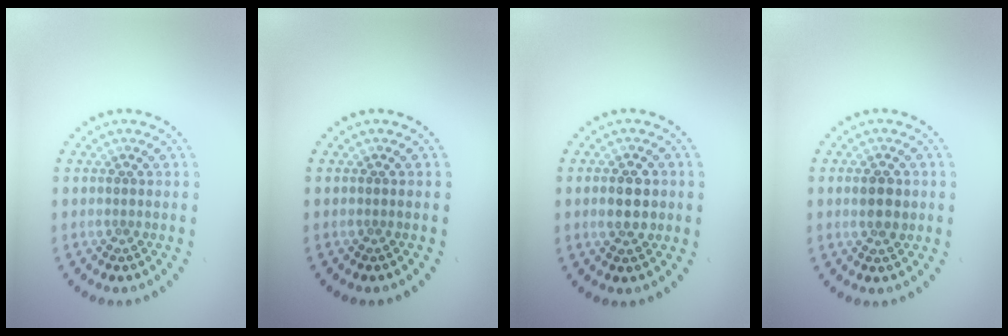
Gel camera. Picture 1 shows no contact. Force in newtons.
{"total": 0.0}
{"total": 2.9, "press": 2.9, "slide": 0.2}
{"total": 2.2, "press": 2.2, "slide": 0.1}